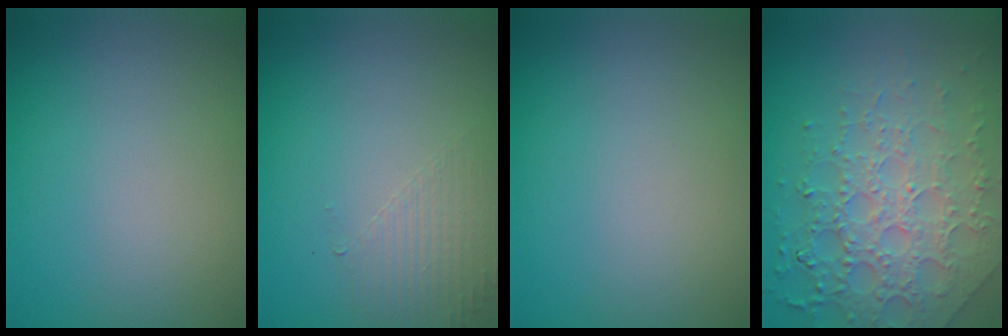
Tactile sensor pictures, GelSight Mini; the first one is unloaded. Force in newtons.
{"total": 1.6, "press": 0.4, "slide": 1.5}
{"total": 0.0}
{"total": 7.9, "press": 5.6, "slide": 5.6}